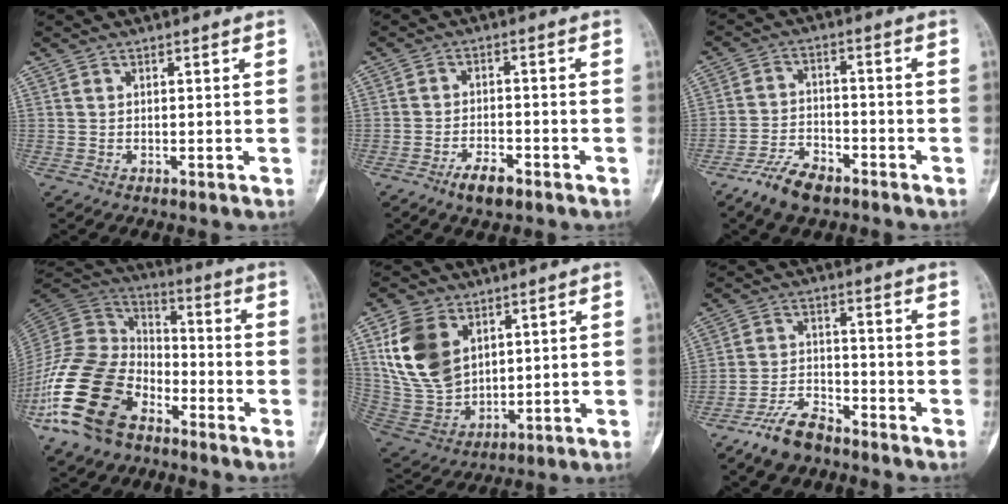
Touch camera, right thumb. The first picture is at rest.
{"total": 5.1, "force": [-3.3, 2.0, 3.3], "torque": [-0.057, 0.016, -0.056]}
{"total": 8.1, "force": [-5.8, 3.6, 4.3], "torque": [-0.081, 0.025, -0.111]}
{"total": 20.8, "force": [-10.8, 12.7, 12.5], "torque": [-0.246, 0.061, -0.212]}
{"total": 15.1, "force": [5.4, 10.5, 9.4], "torque": [-0.167, -0.020, 0.123]}
{"total": 8.2, "force": [-6.4, 3.5, 3.8], "torque": [-0.071, 0.033, -0.125]}